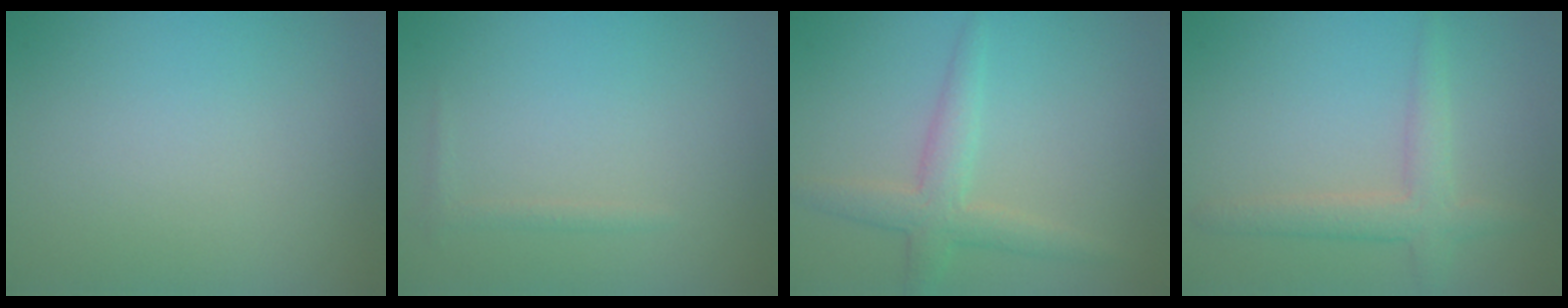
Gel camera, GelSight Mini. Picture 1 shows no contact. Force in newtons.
{"total": 0.7, "press": 0.7, "slide": 0.0}
{"total": 3.1, "press": 3.1, "slide": 0.1}
{"total": 2.9, "press": 2.8, "slide": 0.1}